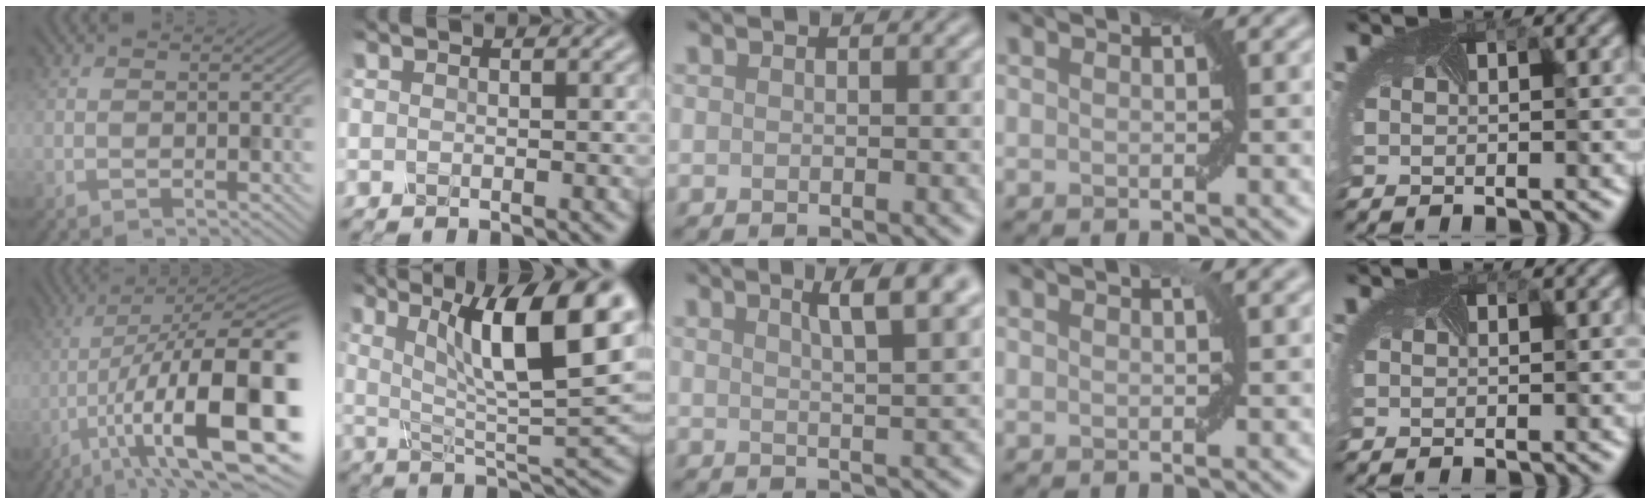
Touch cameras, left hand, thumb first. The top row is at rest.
{"thumb": {"total": 19.2, "force": [-5.9, 6.0, 17.3], "torque": [-0.255, -0.001, -0.093]}, "index": {"total": 11.3, "force": [3.7, 3.0, 10.3], "torque": [-0.159, -0.001, 0.059]}, "middle": {"total": 5.9, "force": [3.3, 1.5, 4.6], "torque": [-0.035, 0.021, 0.027]}, "ring": {"total": 1.0, "force": [0.6, 0.0, 0.8], "torque": [-0.009, 0.003, 0.011]}, "little": {"total": 0.7, "force": [-0.3, -0.4, -0.5], "torque": [0.006, -0.004, -0.001]}}